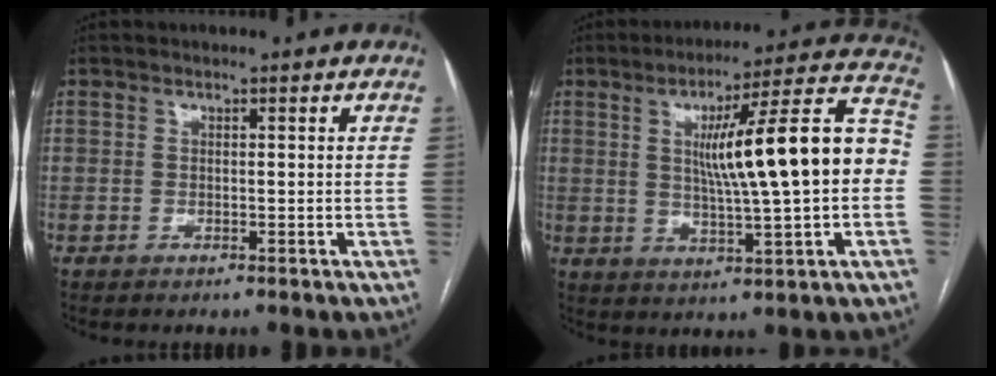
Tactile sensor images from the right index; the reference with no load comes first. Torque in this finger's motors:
{"motor_torque": [1.52, 0.53, 1.05, 0.21]}